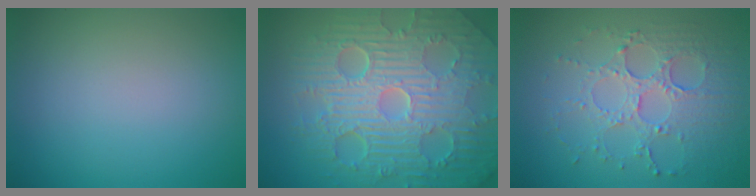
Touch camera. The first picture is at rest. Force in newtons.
{"total": 11.7, "press": 7.4, "slide": 9.0}
{"total": 4.2, "press": 3.6, "slide": 2.1}